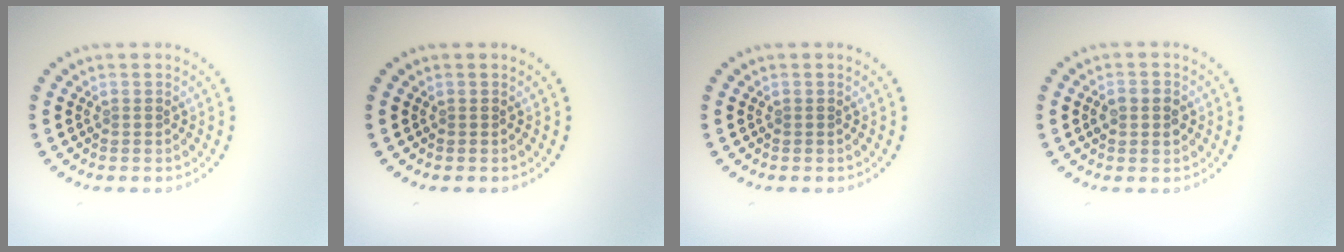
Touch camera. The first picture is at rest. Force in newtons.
{"total": 0.0}
{"total": 0.0}
{"total": 2.7, "press": 2.7, "slide": 0.1}